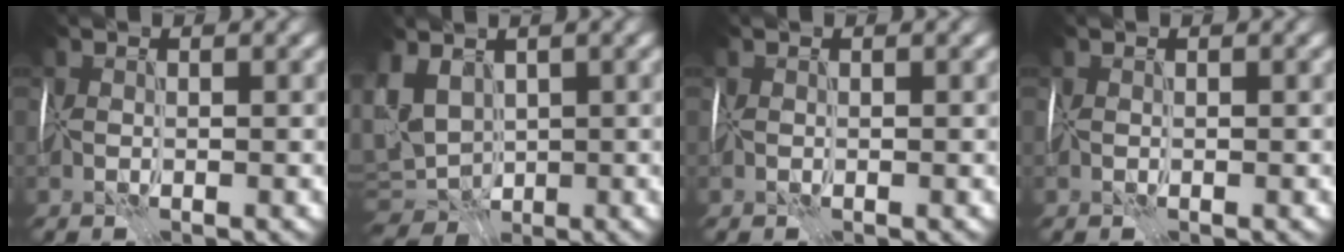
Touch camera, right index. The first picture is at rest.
{"total": 7.0, "force": [-0.4, 4.9, 5.0], "torque": [-0.112, -0.017, -0.001]}
{"total": 0.0}
{"total": 0.0}